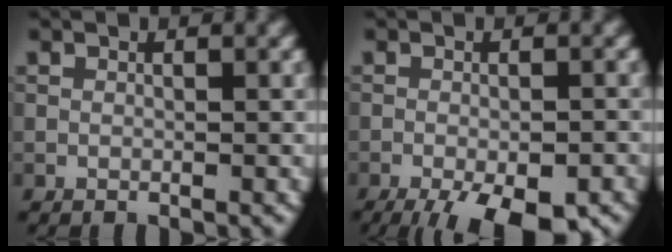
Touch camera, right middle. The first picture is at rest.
{"total": 8.6, "force": [-5.7, 2.6, 5.9], "torque": [-0.090, -0.032, -0.078]}